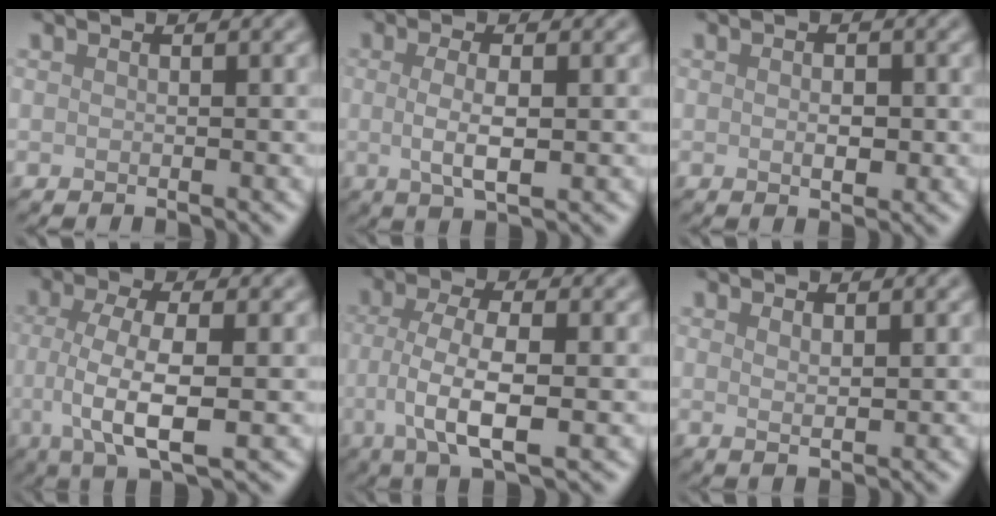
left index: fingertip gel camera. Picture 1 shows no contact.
{"total": 3.4, "force": [-0.1, 0.9, 3.3], "torque": [-0.065, -0.004, 0.001]}
{"total": 1.7, "force": [-0.1, 0.9, 1.5], "torque": [-0.024, -0.001, 0.000]}
{"total": 6.1, "force": [-0.6, 1.9, 5.8], "torque": [-0.109, -0.007, -0.009]}
{"total": 5.6, "force": [-0.9, 1.8, 5.2], "torque": [-0.103, -0.002, -0.016]}
{"total": 1.2, "force": [0.7, 0.3, 1.0], "torque": [-0.017, -0.003, 0.014]}